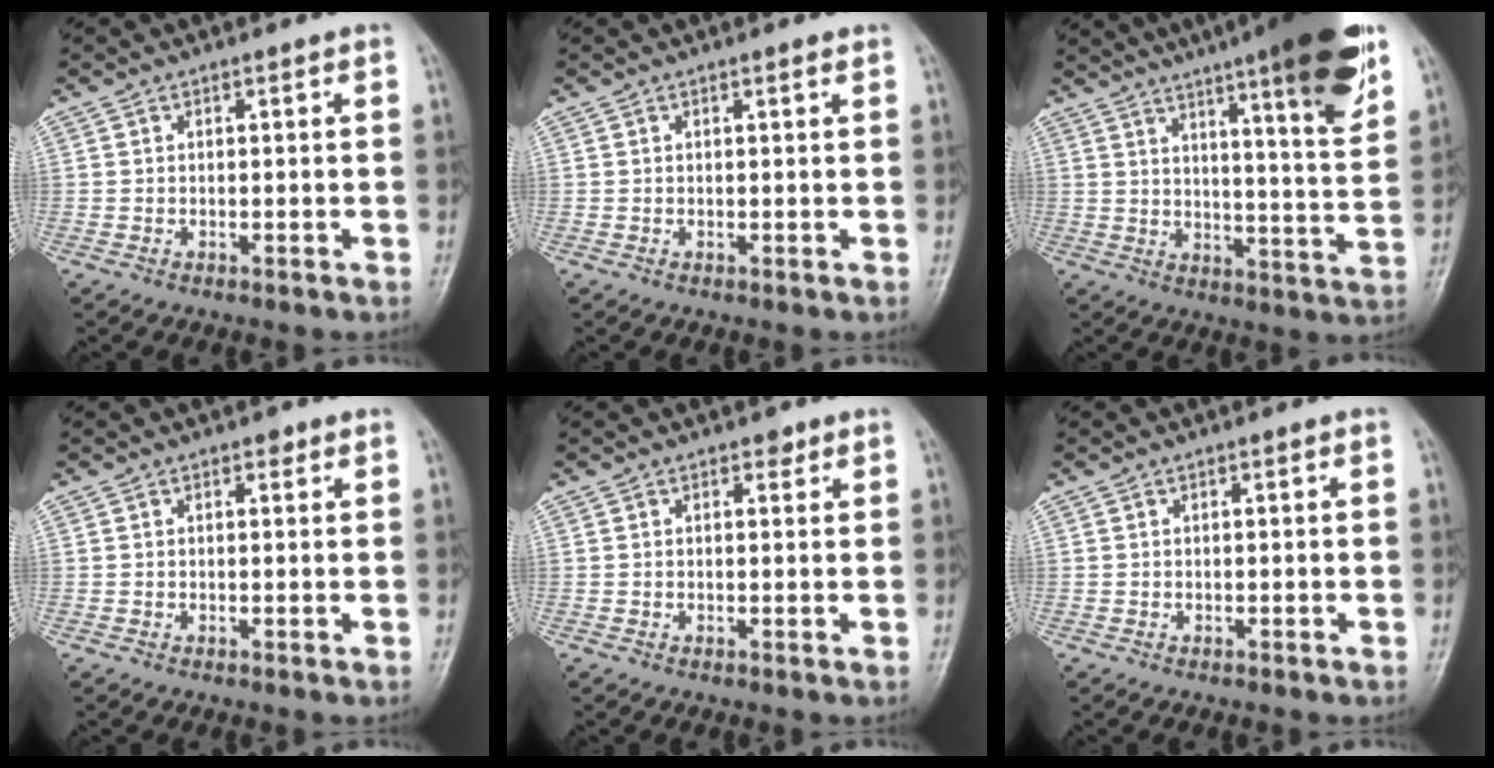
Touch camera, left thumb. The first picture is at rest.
{"total": 0.7, "force": [0.5, 0.1, 0.5], "torque": [-0.006, 0.000, 0.006]}
{"total": 20.2, "force": [12.4, 2.5, 15.7], "torque": [-0.204, -0.048, 0.170]}
{"total": 1.1, "force": [0.7, 0.6, 0.6], "torque": [-0.001, -0.002, 0.007]}
{"total": 1.3, "force": [0.8, 0.8, 0.6], "torque": [0.002, -0.003, 0.009]}
{"total": 0.0}